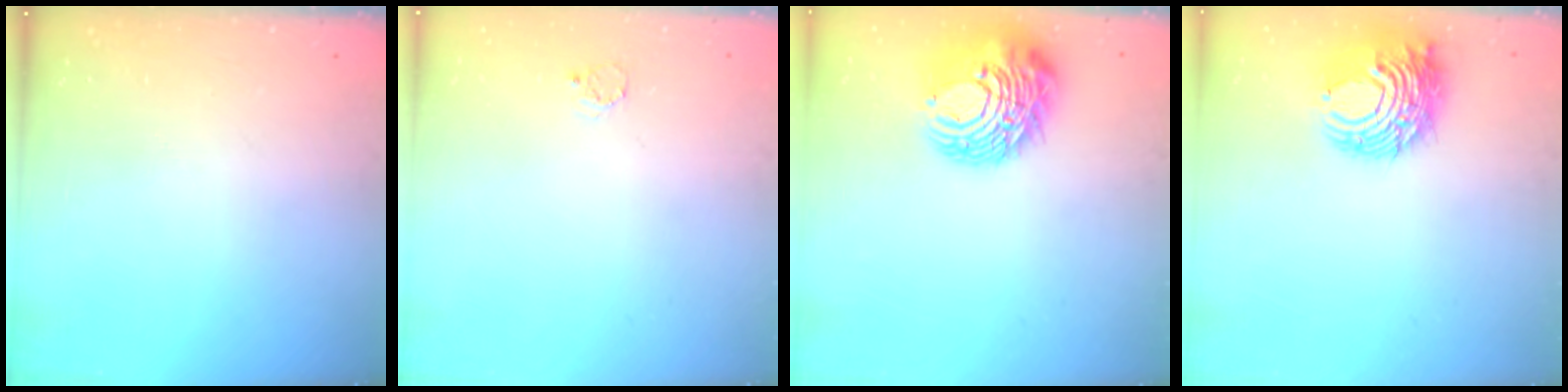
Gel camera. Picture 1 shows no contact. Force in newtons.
{"total": 2.3, "press": 2.3, "slide": 0.2}
{"total": 16.2, "press": 16.2, "slide": 1.4}
{"total": 12.2, "press": 12.1, "slide": 1.3}